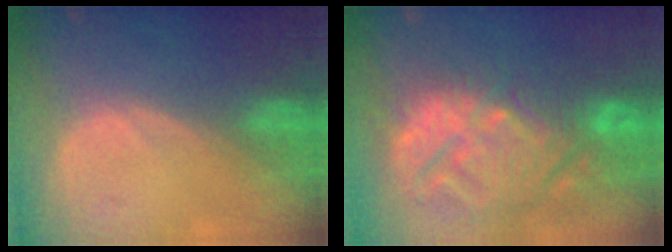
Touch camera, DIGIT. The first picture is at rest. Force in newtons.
{"total": 14.8, "press": 12.7, "slide": 7.6}